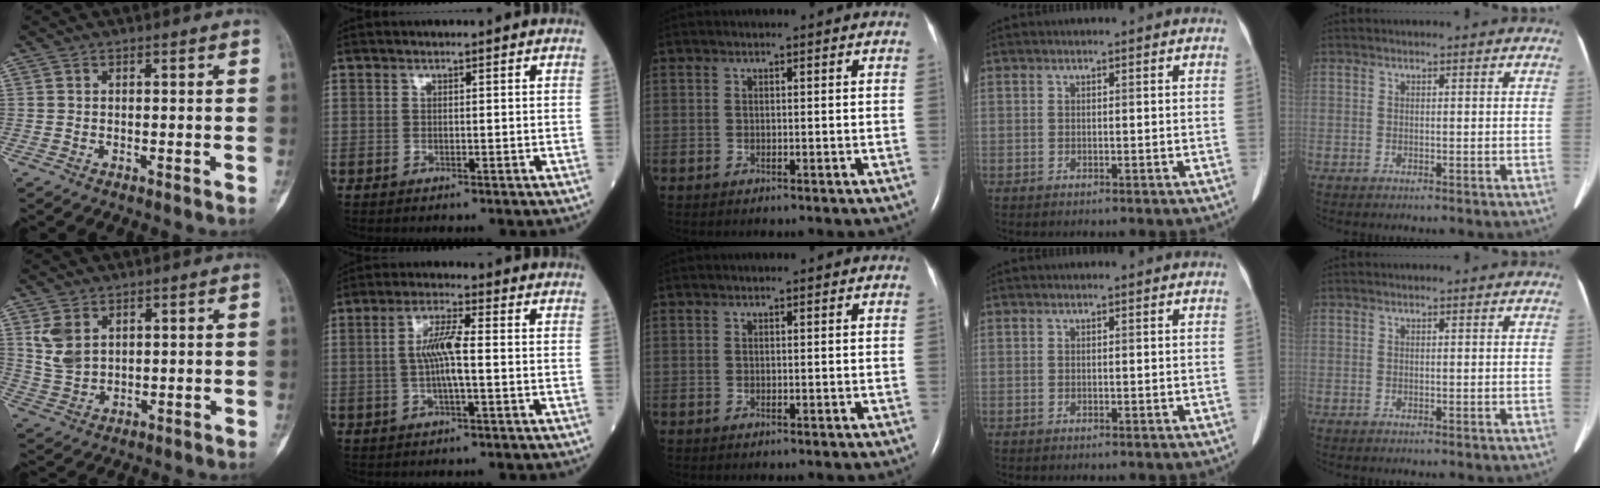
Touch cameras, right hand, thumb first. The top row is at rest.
{"thumb": {"total": 5.8, "force": [2.4, 3.9, 3.6], "torque": [-0.060, -0.008, 0.059]}, "index": {"total": 6.0, "force": [-0.2, 0.6, 6.0], "torque": [-0.120, 0.005, -0.007]}}